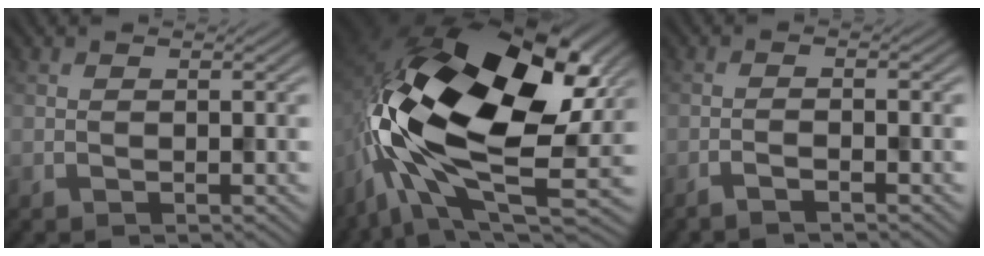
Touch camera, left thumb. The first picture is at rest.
{"total": 19.8, "force": [-1.3, 11.5, 16.1], "torque": [-0.327, -0.033, -0.012]}
{"total": 1.8, "force": [-1.3, 0.1, 1.2], "torque": [-0.016, 0.006, -0.036]}